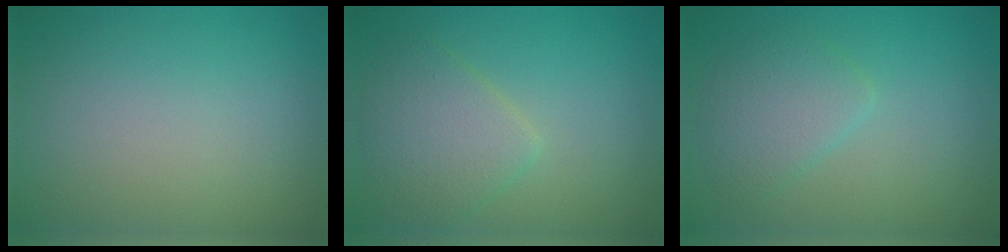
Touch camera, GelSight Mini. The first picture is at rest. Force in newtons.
{"total": 3.8, "press": 3.8, "slide": 0.1}
{"total": 2.9, "press": 2.9, "slide": 0.0}